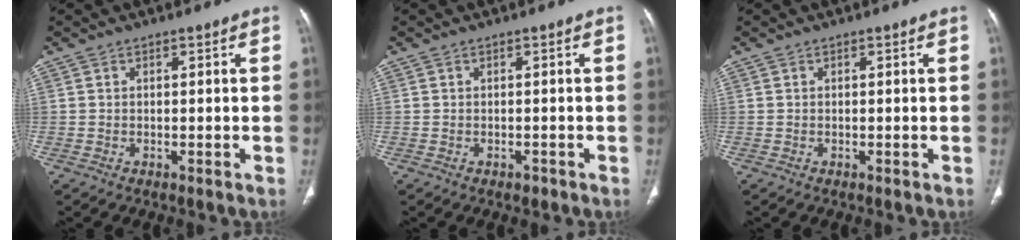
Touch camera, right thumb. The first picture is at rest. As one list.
[{"total": 0.8, "force": [-0.5, 0.6, 0.4], "torque": [-0.003, 0.000, -0.006]}, {"total": 0.0}]